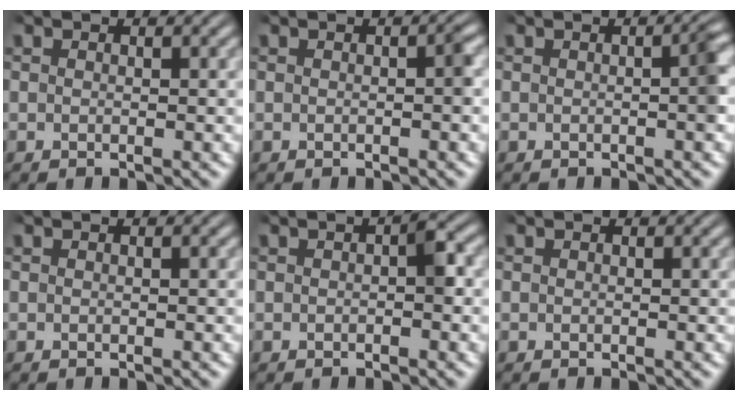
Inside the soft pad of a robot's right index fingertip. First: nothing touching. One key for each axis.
{"total": 0.8, "fx": -0.2, "fy": 0.0, "fz": 0.8, "tx": -0.007, "ty": 0.004, "tz": -0.005}
{"total": 2.1, "fx": -0.2, "fy": 0.2, "fz": 2.1, "tx": -0.018, "ty": 0.009, "tz": -0.006}
{"total": 0.0}
{"total": 1.2, "fx": -0.1, "fy": 0.1, "fz": 1.2, "tx": -0.017, "ty": 0.000, "tz": 0.000}
{"total": 0.0}